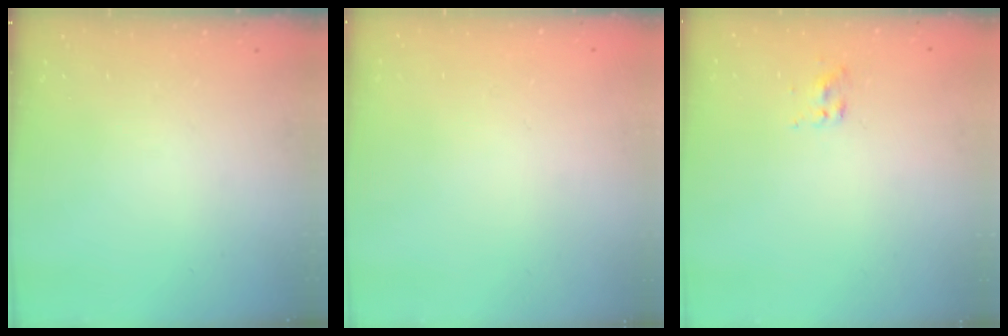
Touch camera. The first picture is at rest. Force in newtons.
{"total": 1.6, "press": 1.6, "slide": 0.2}
{"total": 2.0, "press": 1.9, "slide": 0.8}